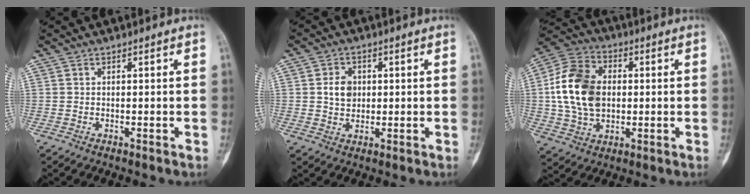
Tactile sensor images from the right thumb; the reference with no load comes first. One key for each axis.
{"total": 4.7, "fx": 0.7, "fy": 3.7, "fz": 2.9, "tx": -0.033, "ty": -0.001, "tz": 0.010}
{"total": 15.7, "fx": 0.7, "fy": 11.2, "fz": 11.0, "tx": -0.189, "ty": 0.016, "tz": 0.011}